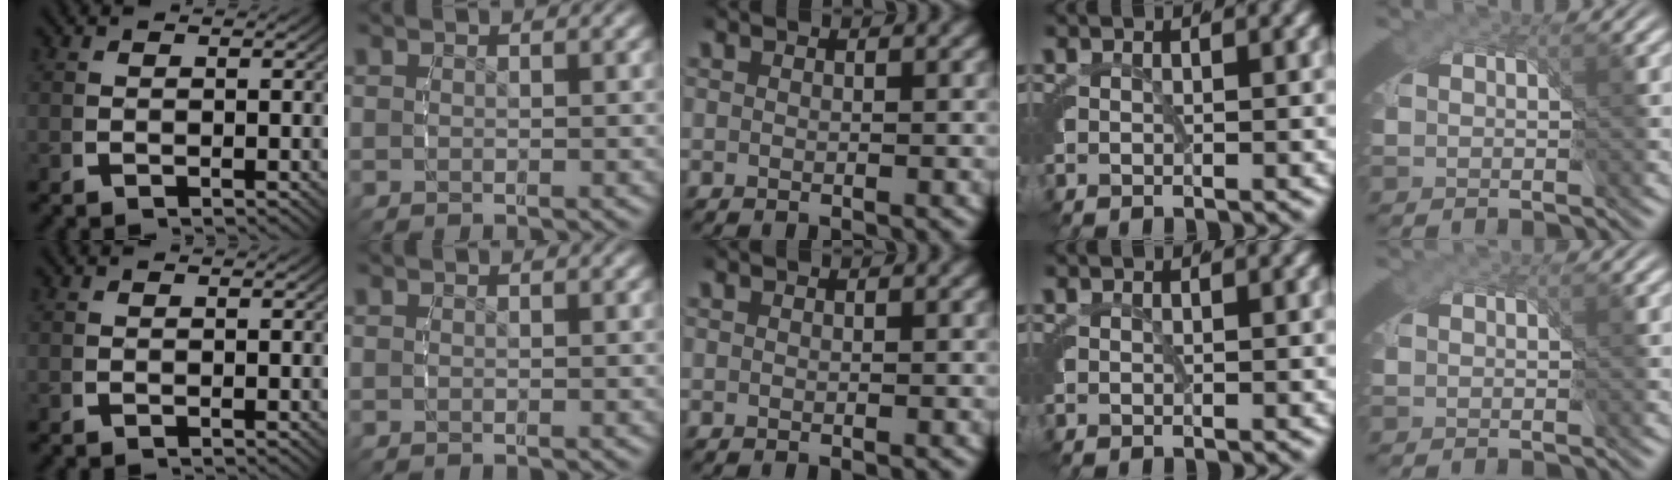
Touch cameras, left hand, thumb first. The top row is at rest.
{}